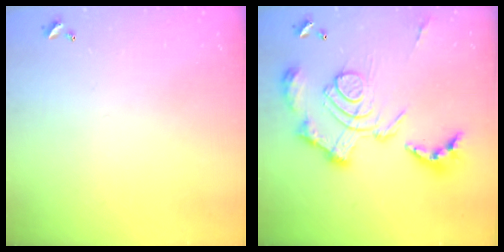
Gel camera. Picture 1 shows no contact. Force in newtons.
{"total": 3.3, "press": 2.6, "slide": 2.0}